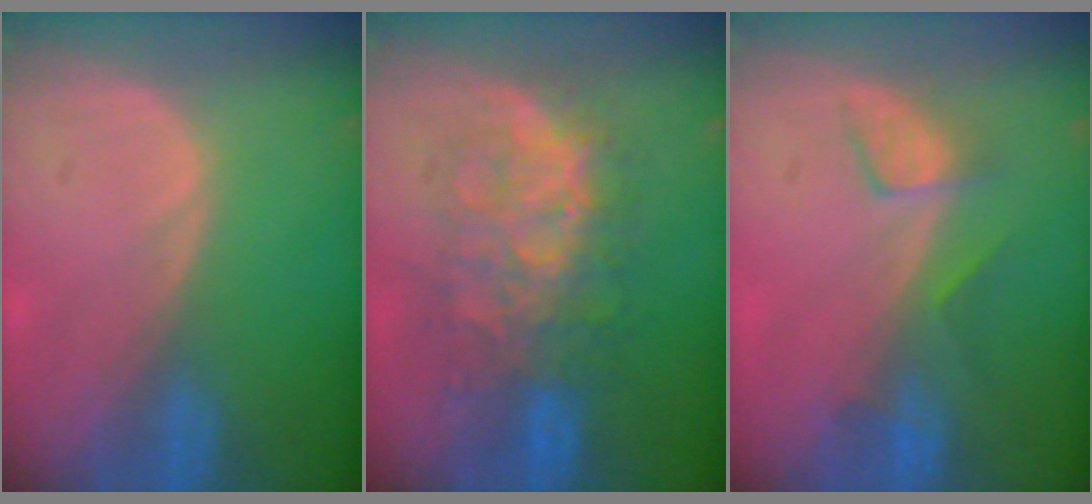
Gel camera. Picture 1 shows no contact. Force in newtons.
{"total": 8.9, "press": 8.9, "slide": 0.3}
{"total": 3.9, "press": 3.7, "slide": 1.4}